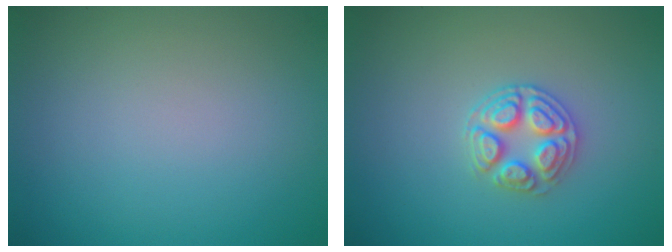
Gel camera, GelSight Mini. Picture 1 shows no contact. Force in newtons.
{"total": 2.8, "press": 2.7, "slide": 0.9}